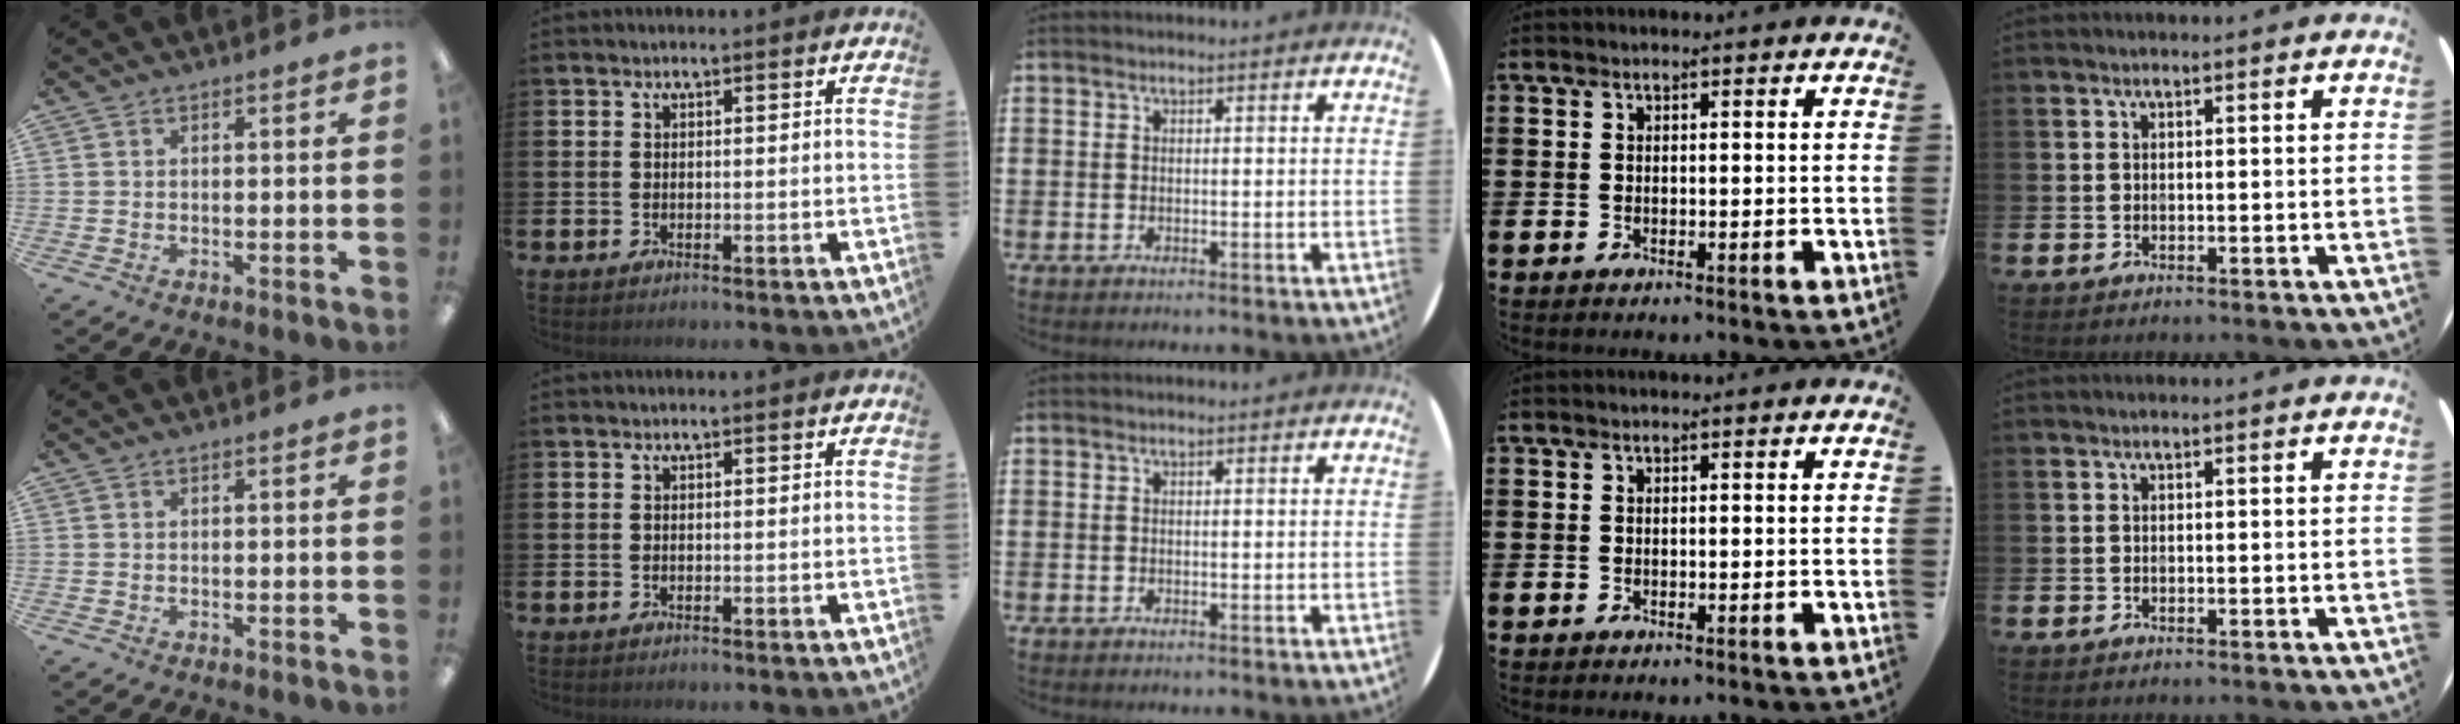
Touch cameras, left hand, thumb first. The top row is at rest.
{}